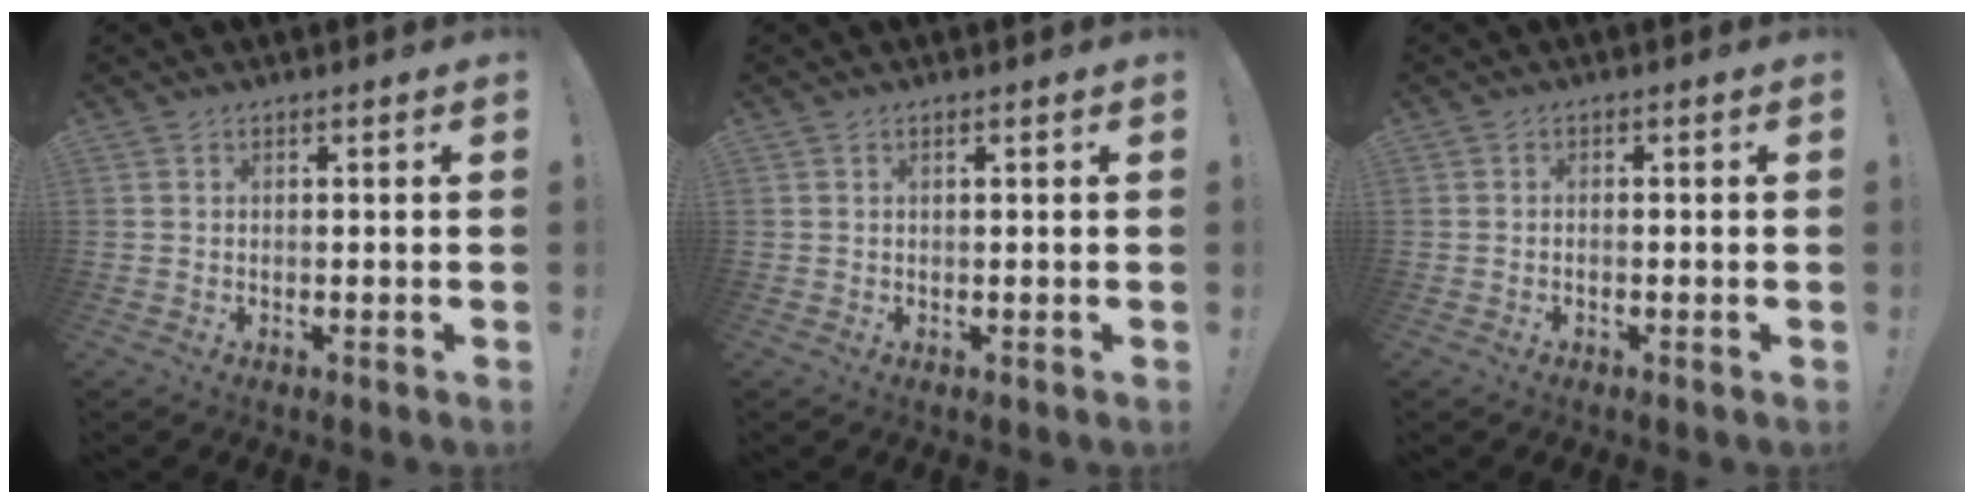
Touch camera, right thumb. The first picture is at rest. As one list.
[{"total": 0.0}, {"total": 0.8, "force": [-0.7, 0.2, 0.3], "torque": [-0.012, 0.004, -0.011]}]